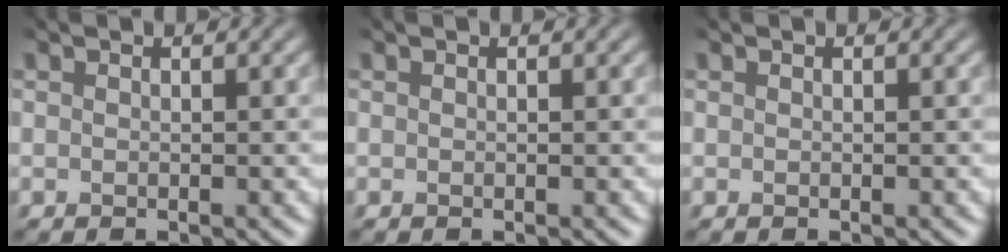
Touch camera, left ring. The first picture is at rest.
{"total": 0.0}
{"total": 0.0}